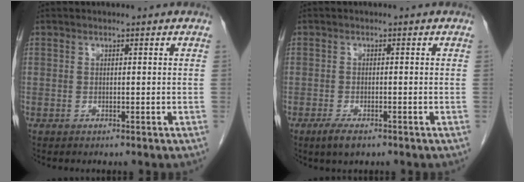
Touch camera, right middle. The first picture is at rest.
{"total": 2.9, "force": [-1.9, 1.0, 2.0], "torque": [-0.045, -0.005, -0.030]}